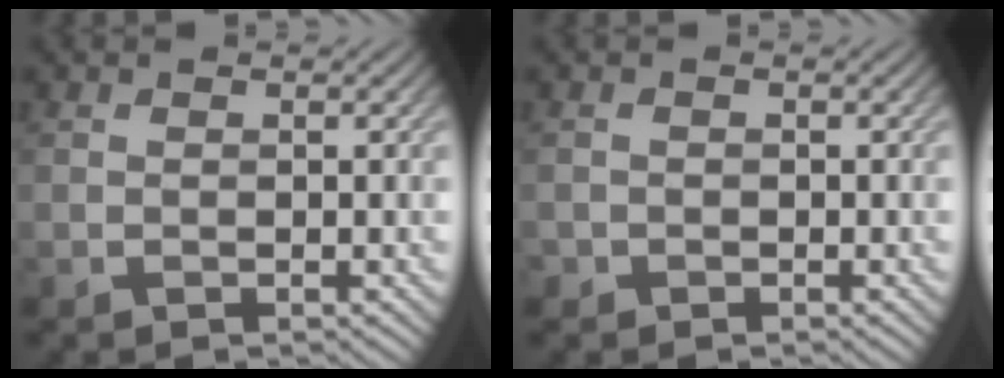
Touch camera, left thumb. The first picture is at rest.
{"total": 0.8, "force": [-0.4, 0.7, -0.1], "torque": [0.007, -0.004, -0.011]}